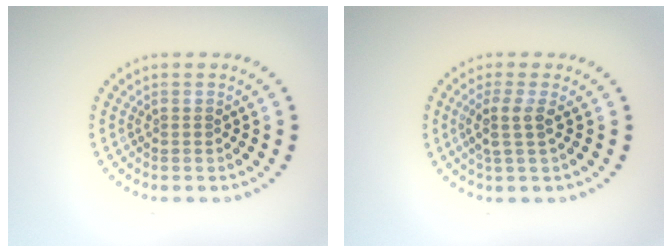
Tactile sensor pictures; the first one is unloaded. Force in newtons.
{"total": 2.3, "press": 1.8, "slide": 1.5}